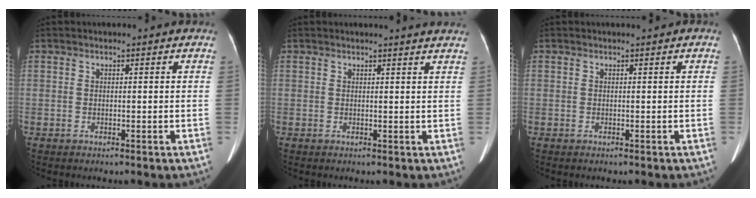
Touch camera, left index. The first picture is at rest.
{"total": 4.4, "force": [4.2, -0.4, 1.4], "torque": [-0.018, 0.001, 0.033]}
{"total": 0.0}